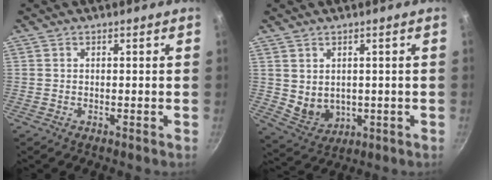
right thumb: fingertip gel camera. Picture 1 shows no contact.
{"total": 5.8, "force": [0.8, 4.5, 3.5], "torque": [-0.046, -0.016, 0.035]}